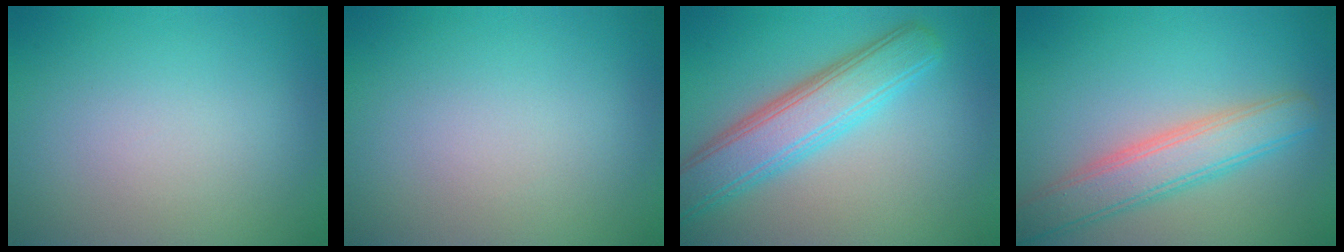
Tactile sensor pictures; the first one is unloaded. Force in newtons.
{"total": 0.0}
{"total": 6.4, "press": 6.4, "slide": 0.1}
{"total": 5.1, "press": 5.1, "slide": 0.6}